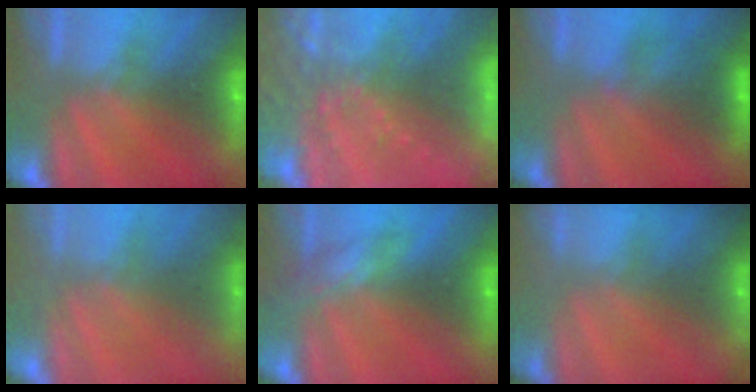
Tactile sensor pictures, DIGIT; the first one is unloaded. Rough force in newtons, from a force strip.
{"total": 6.7}
{"total": 2.4}
{"total": 2.9}
{"total": 2.3}
{"total": 5.7}